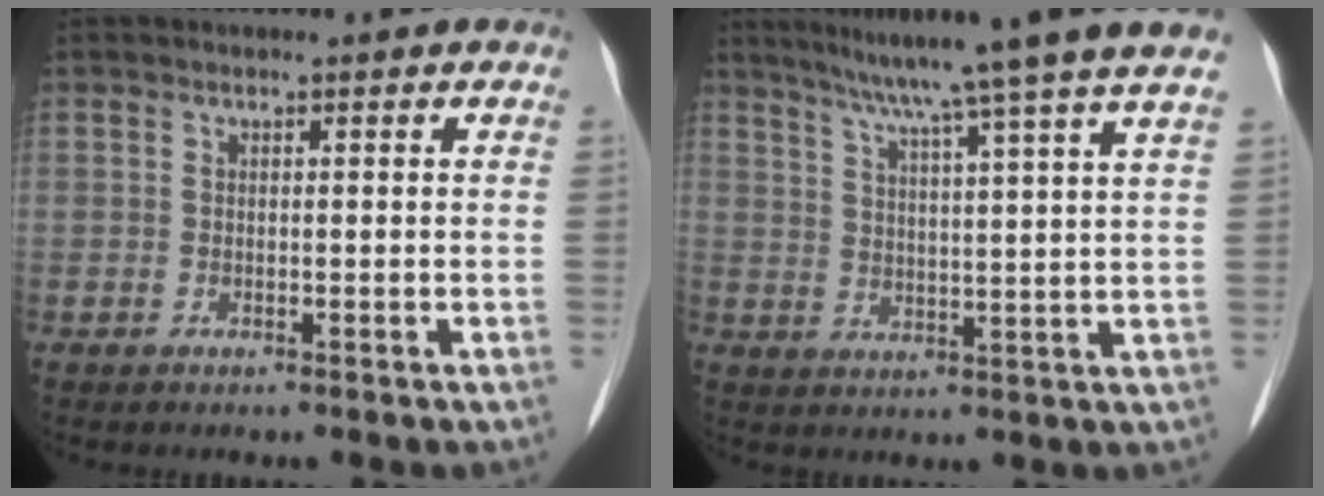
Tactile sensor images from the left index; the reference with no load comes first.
{"total": 14.4, "force": [11.6, -2.4, 8.2], "torque": [-0.129, -0.003, 0.152]}